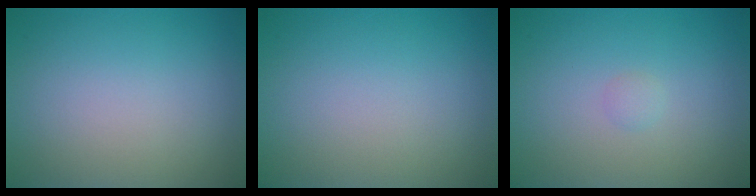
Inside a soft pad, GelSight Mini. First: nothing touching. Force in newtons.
{"total": 0.0}
{"total": 0.6, "press": 0.6, "slide": 0.0}